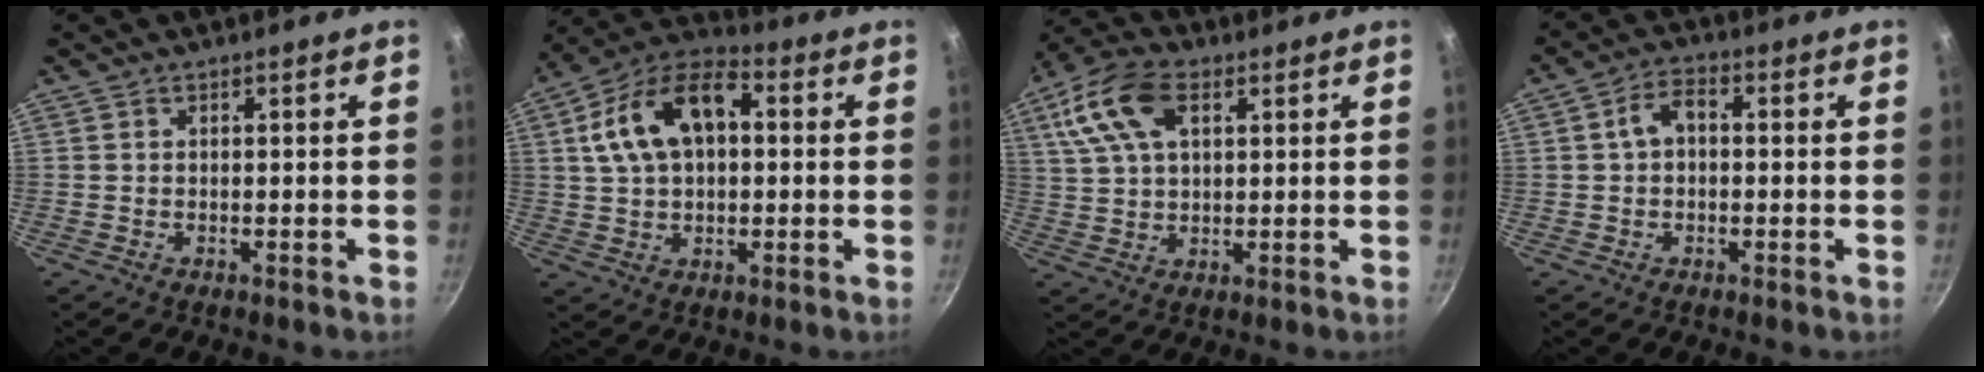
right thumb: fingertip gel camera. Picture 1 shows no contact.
{"total": 15.8, "force": [3.0, 9.6, 12.1], "torque": [-0.195, 0.032, 0.038]}
{"total": 12.7, "force": [4.7, 7.4, 9.2], "torque": [-0.174, 0.010, 0.080]}
{"total": 4.9, "force": [0.3, 3.3, 3.7], "torque": [-0.060, 0.018, -0.001]}